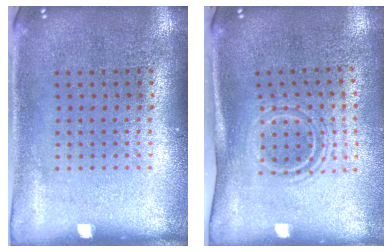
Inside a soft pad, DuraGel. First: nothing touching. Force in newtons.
{"total": 1.7, "press": 1.1, "slide": 1.2}